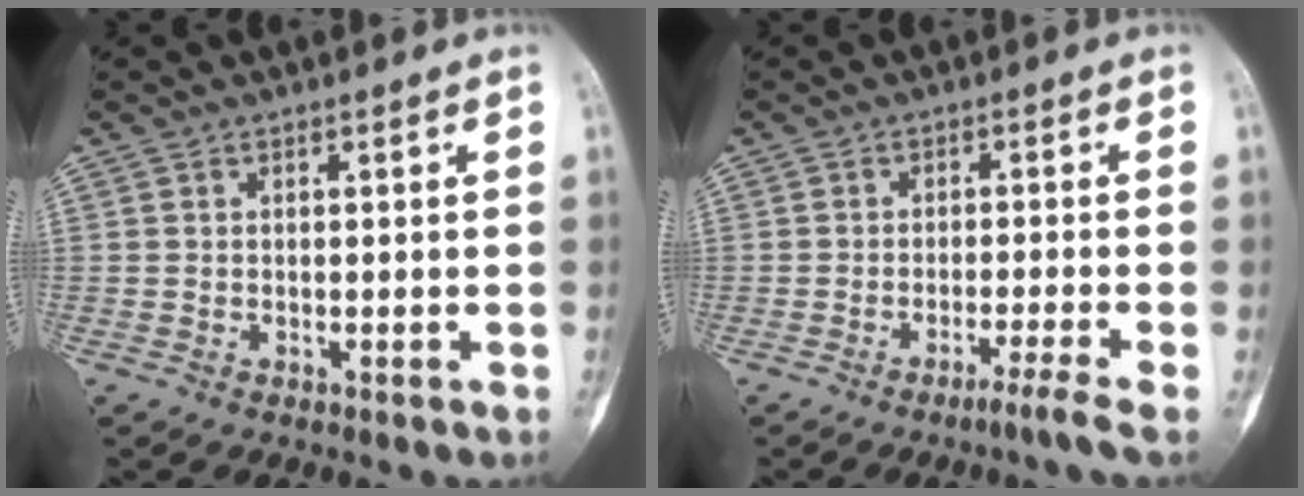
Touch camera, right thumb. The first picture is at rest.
{"total": 3.4, "force": [-2.4, -1.3, 2.0], "torque": [-0.050, 0.006, -0.048]}